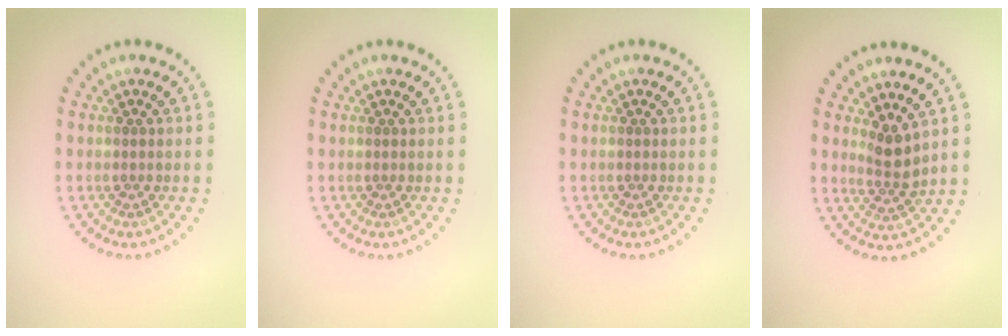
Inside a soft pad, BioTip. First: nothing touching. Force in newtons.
{"total": 0.0}
{"total": 0.0}
{"total": 2.3, "press": 1.8, "slide": 1.5}